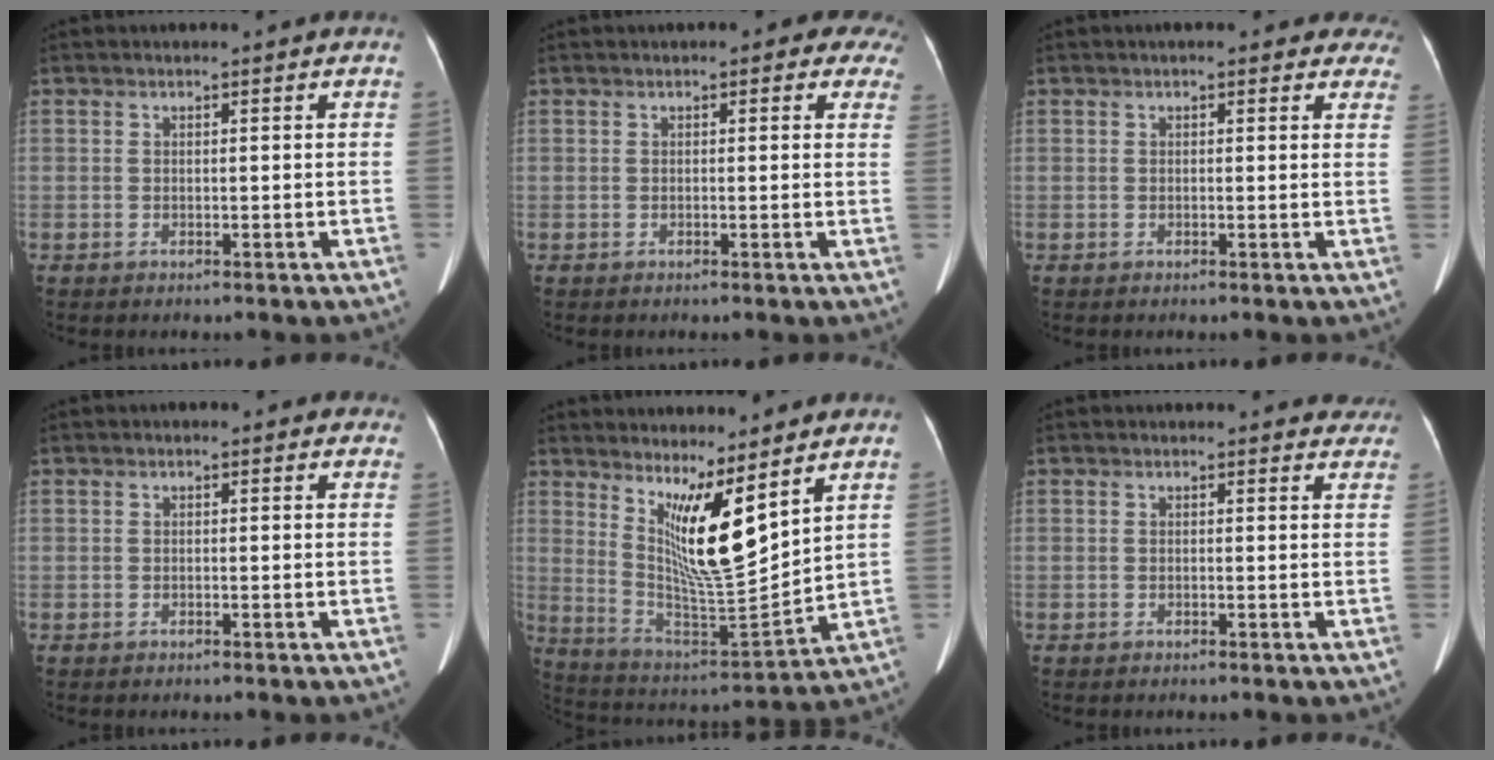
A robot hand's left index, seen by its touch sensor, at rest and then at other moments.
{"total": 6.0, "force": [4.1, 2.4, 3.6], "torque": [-0.020, 0.009, 0.031]}
{"total": 7.8, "force": [6.5, 2.8, 3.4], "torque": [-0.012, 0.007, 0.062]}
{"total": 1.1, "force": [0.6, 0.6, 0.6], "torque": [-0.001, 0.003, 0.001]}
{"total": 11.8, "force": [6.5, 1.4, 9.8], "torque": [-0.188, -0.025, 0.133]}
{"total": 3.7, "force": [3.3, 1.5, 0.0], "torque": [0.019, -0.012, 0.007]}